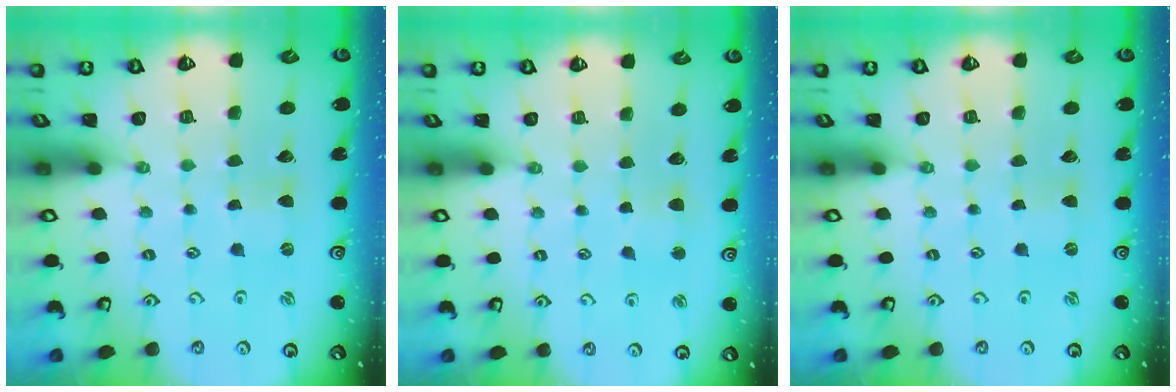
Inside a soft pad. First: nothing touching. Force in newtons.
{"total": 2.9, "press": 2.9, "slide": 0.3}
{"total": 0.0}